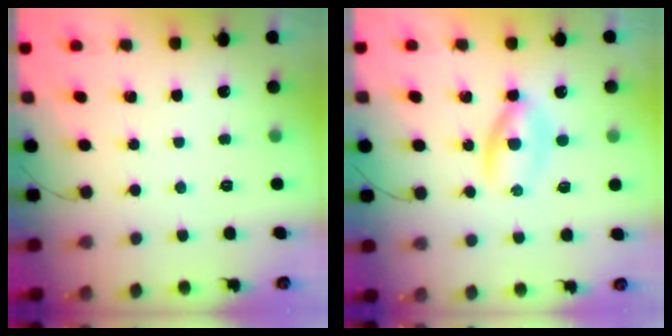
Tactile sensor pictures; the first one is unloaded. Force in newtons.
{"total": 3.1, "press": 3.0, "slide": 1.0}